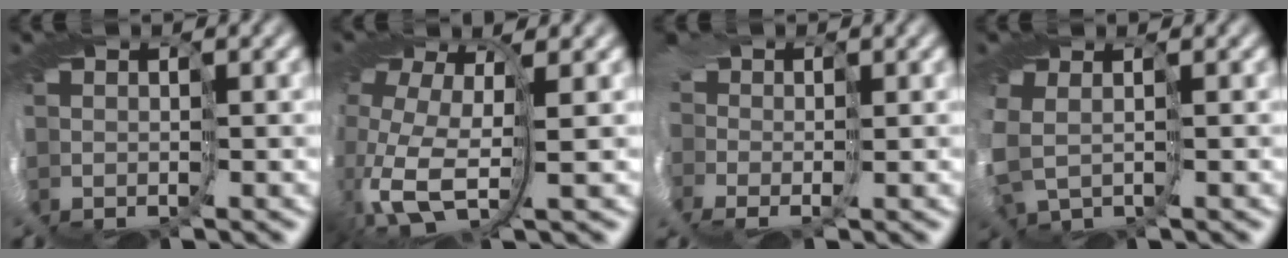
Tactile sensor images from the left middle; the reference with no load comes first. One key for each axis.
{"total": 11.9, "fx": -2.0, "fy": 6.8, "fz": 9.6, "tx": -0.223, "ty": -0.033, "tz": -0.021}
{"total": 6.3, "fx": -0.6, "fy": 4.6, "fz": 4.2, "tx": -0.080, "ty": -0.006, "tz": -0.020}
{"total": 4.3, "fx": -0.9, "fy": 3.0, "fz": 3.0, "tx": -0.103, "ty": -0.018, "tz": 0.001}